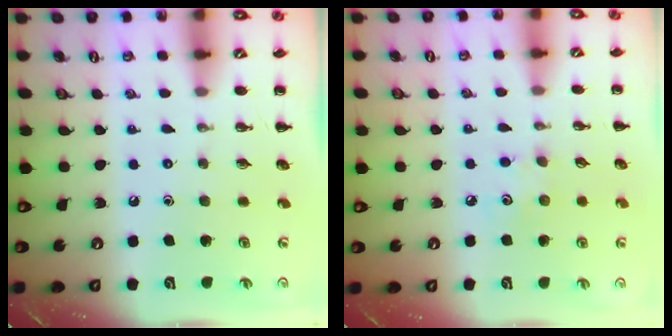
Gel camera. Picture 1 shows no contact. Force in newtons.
{"total": 5.2, "press": 5.1, "slide": 1.1}